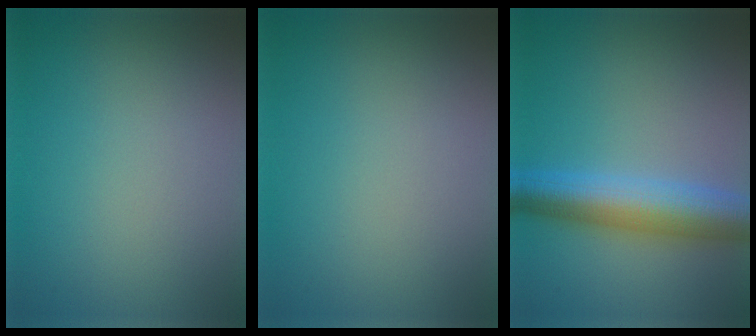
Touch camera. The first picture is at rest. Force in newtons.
{"total": 0.0}
{"total": 7.0, "press": 7.0, "slide": 0.1}